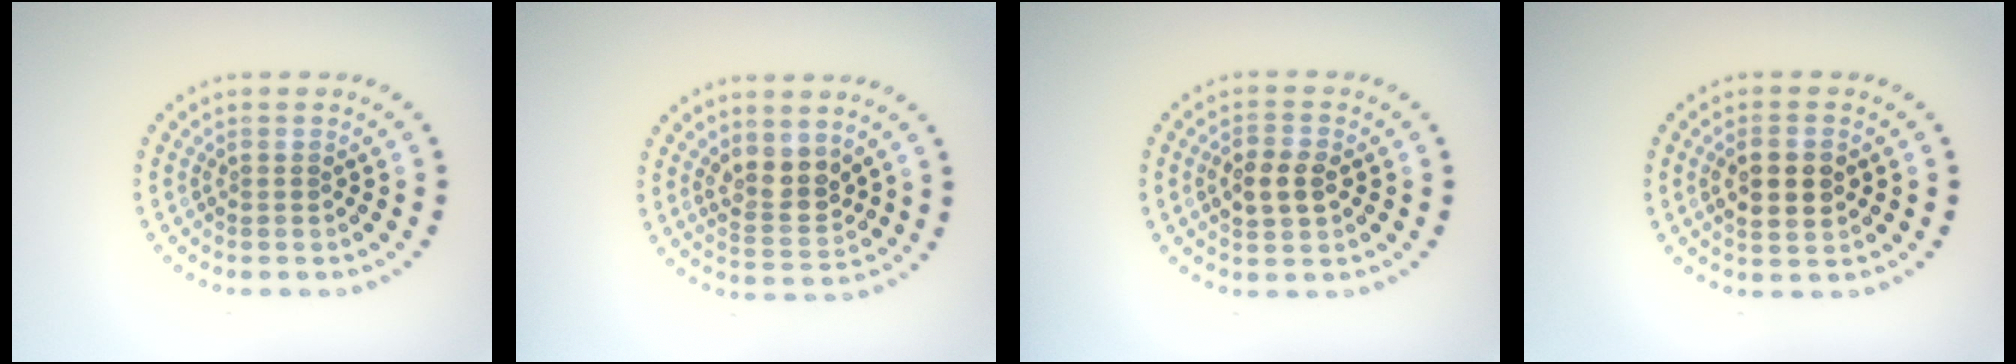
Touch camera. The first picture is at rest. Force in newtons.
{"total": 3.2, "press": 2.9, "slide": 1.3}
{"total": 3.0, "press": 3.0, "slide": 0.2}
{"total": 3.4, "press": 3.4, "slide": 0.0}